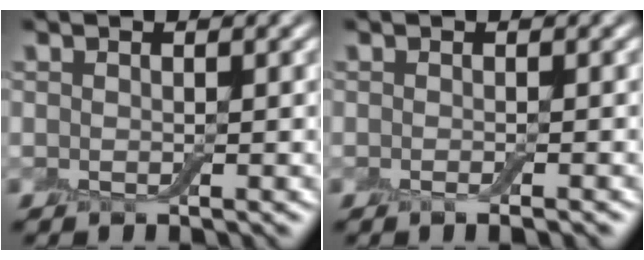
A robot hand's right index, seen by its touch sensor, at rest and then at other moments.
{"total": 1.1, "force": [-0.6, 0.2, 0.9], "torque": [-0.010, -0.005, -0.010]}